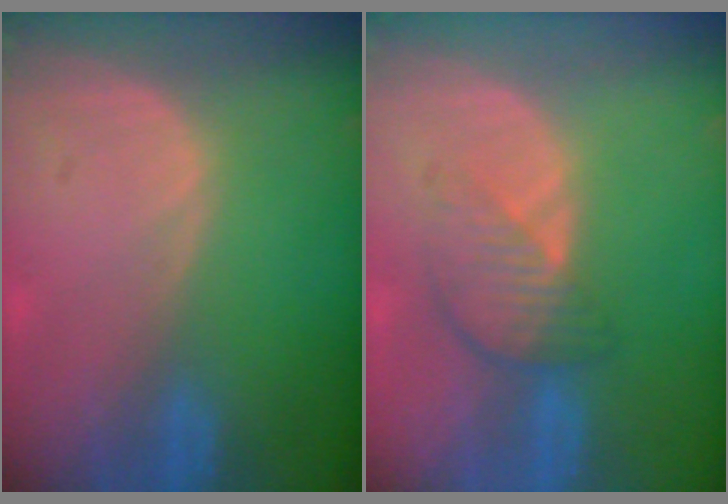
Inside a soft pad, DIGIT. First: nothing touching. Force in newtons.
{"total": 4.7, "press": 4.2, "slide": 2.1}